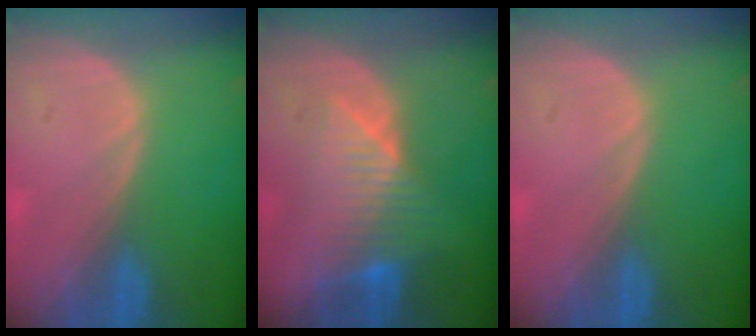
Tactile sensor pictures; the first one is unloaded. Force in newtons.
{"total": 7.8, "press": 7.0, "slide": 3.6}
{"total": 0.0}